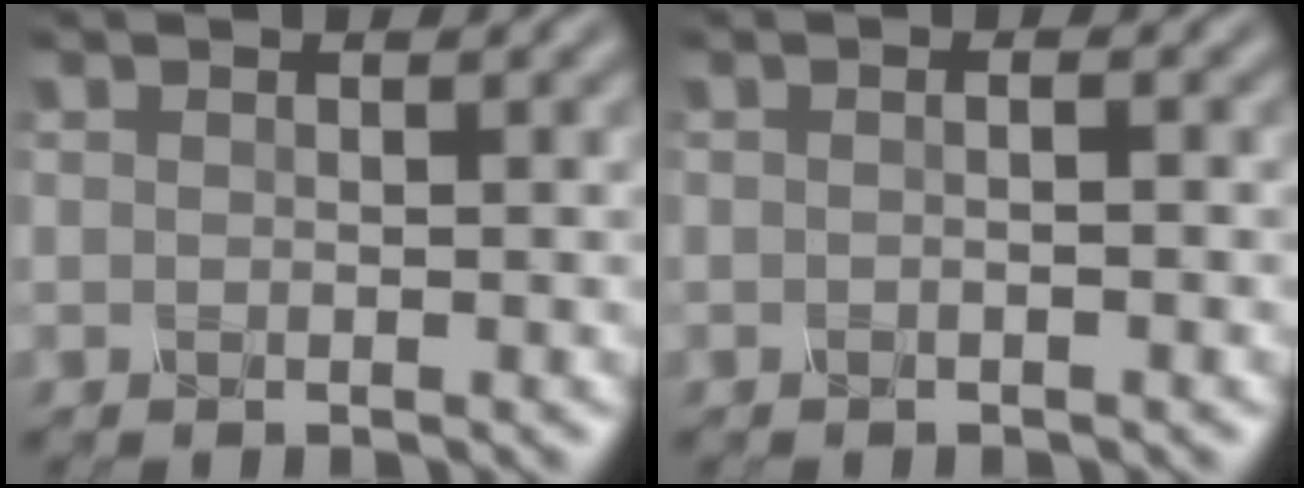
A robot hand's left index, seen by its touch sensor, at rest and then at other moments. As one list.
[{"total": 1.4, "force": [0.0, 0.6, 1.3], "torque": [-0.008, -0.009, -0.014]}]